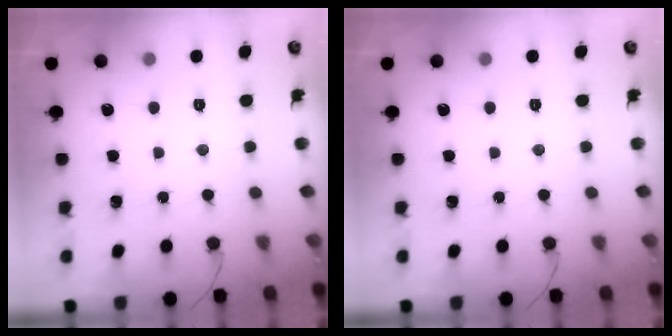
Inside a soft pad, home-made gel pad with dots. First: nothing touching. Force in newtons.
{"total": 0.0}